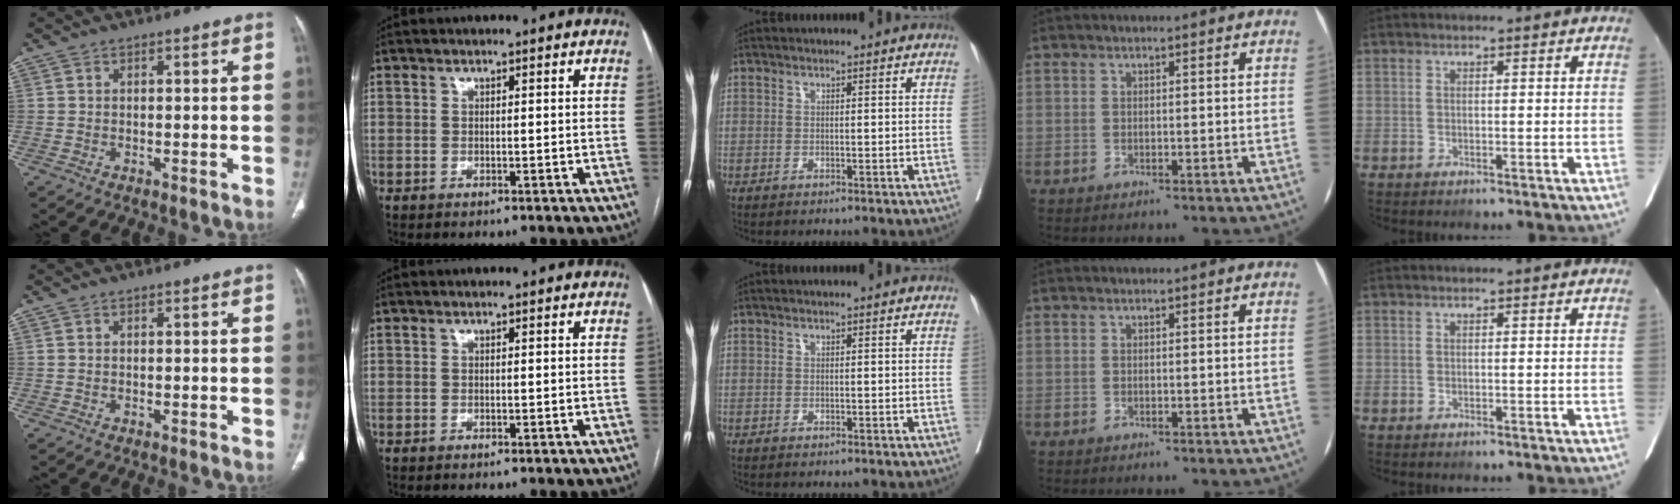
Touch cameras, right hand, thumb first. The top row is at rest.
{}